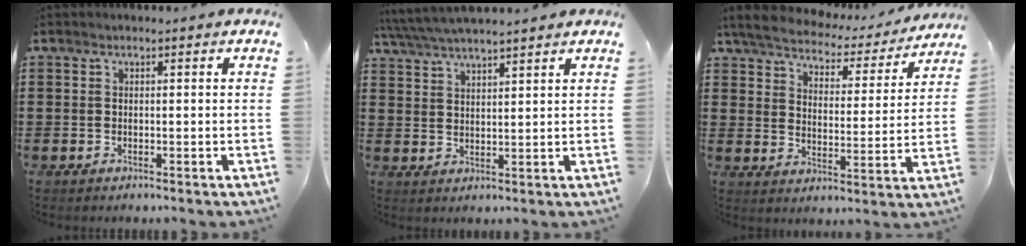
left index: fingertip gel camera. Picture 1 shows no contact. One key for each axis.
{"total": 4.2, "fx": 3.9, "fy": 0.0, "fz": 1.6, "tx": -0.043, "ty": -0.014, "tz": 0.070}
{"total": 4.3, "fx": 4.1, "fy": 0.9, "fz": 1.1, "tx": -0.047, "ty": -0.027, "tz": 0.064}